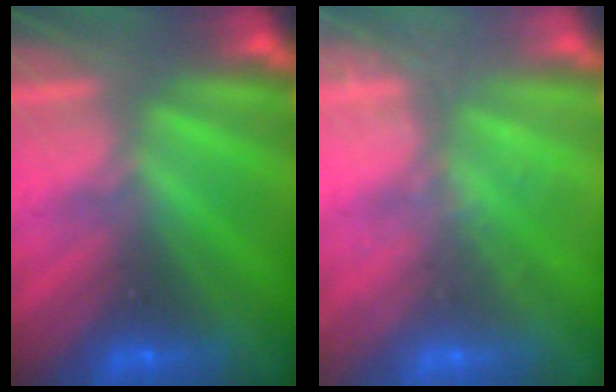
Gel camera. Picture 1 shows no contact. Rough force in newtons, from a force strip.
{"total": 1.9}